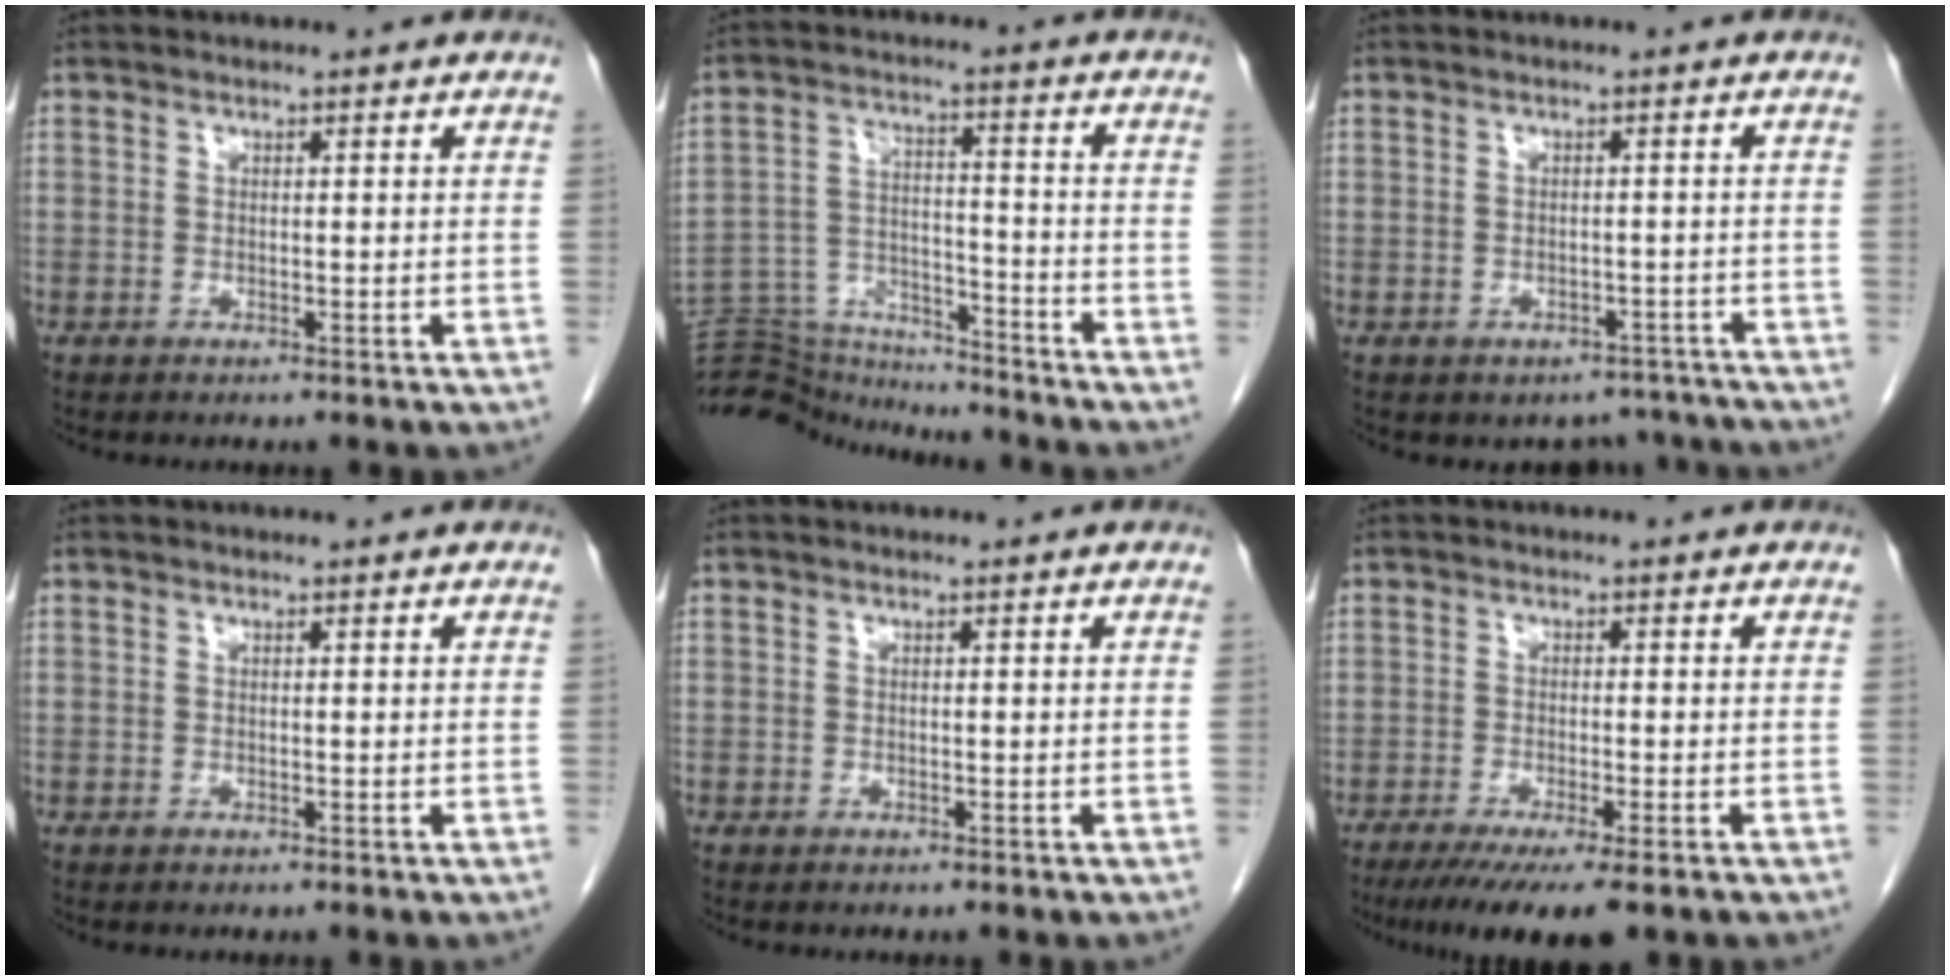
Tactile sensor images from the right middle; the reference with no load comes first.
{"total": 15.9, "force": [-15.6, 2.3, 2.4], "torque": [-0.052, 0.031, -0.249]}
{"total": 5.6, "force": [-4.7, 3.1, 0.2], "torque": [0.017, 0.017, -0.053]}
{"total": 0.0}
{"total": 0.0}
{"total": 8.4, "force": [-5.9, 0.8, 5.9], "torque": [-0.085, -0.018, -0.093]}